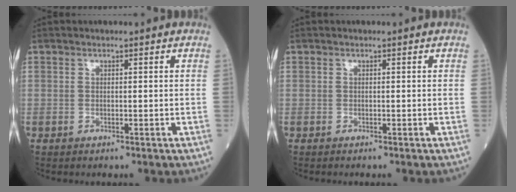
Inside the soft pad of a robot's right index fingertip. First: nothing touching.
{"total": 0.0}